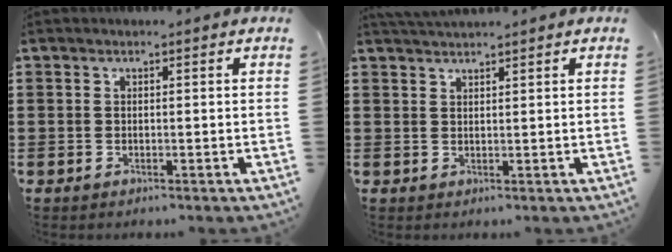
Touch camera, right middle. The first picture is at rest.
{"total": 1.9, "force": [1.9, 0.3, 0.3], "torque": [-0.010, 0.003, 0.036]}